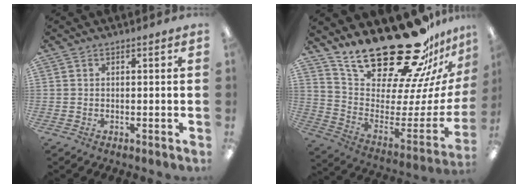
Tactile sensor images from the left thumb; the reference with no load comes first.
{"total": 28.6, "force": [23.0, 9.1, 14.4], "torque": [-0.214, -0.178, 0.413]}